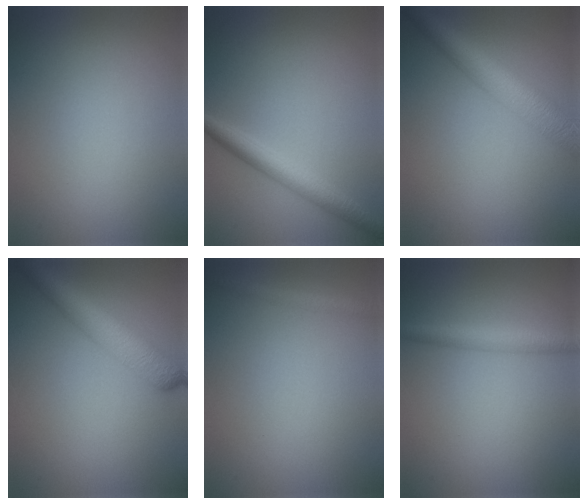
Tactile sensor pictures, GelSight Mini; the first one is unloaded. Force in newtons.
{"total": 3.1, "press": 3.1, "slide": 0.0}
{"total": 5.6, "press": 5.6, "slide": 0.2}
{"total": 4.9, "press": 4.9, "slide": 0.2}
{"total": 1.3, "press": 1.3, "slide": 0.0}
{"total": 2.3, "press": 2.3, "slide": 0.1}